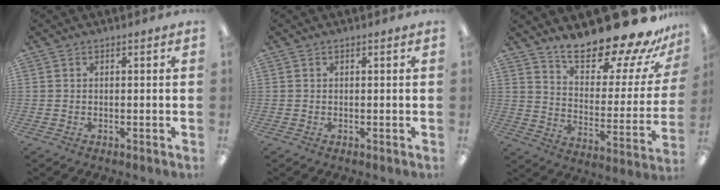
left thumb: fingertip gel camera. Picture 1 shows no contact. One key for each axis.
{"total": 0.0}
{"total": 20.6, "fx": 17.8, "fy": 5.0, "fz": 9.2, "tx": -0.127, "ty": -0.138, "tz": 0.294}